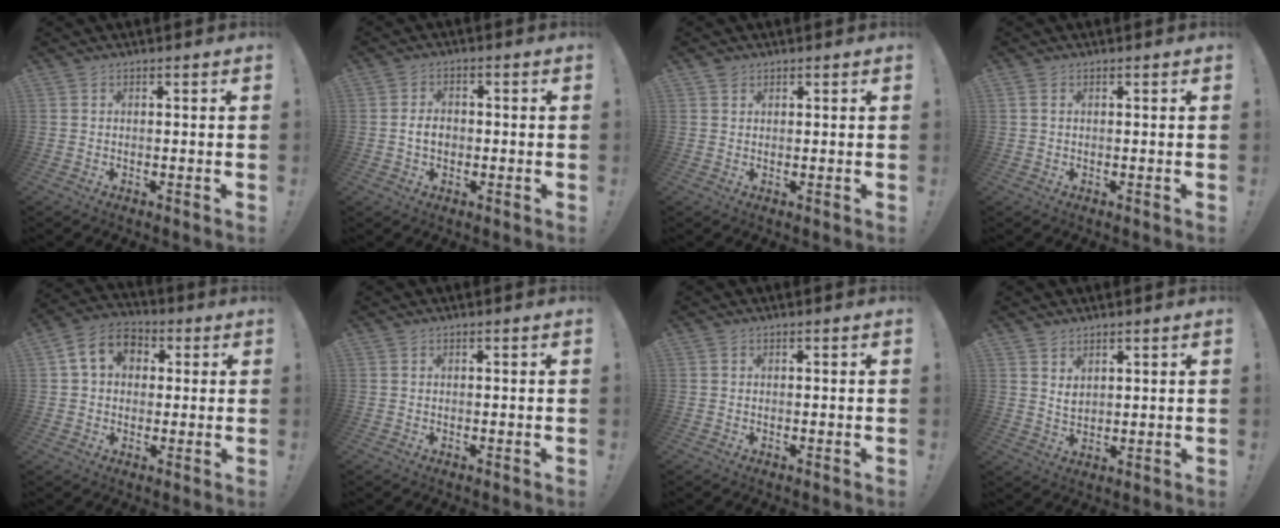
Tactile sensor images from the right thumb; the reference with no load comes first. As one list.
[{"total": 4.4, "force": [-0.6, 3.1, 3.0], "torque": [-0.043, 0.005, -0.015]}, {"total": 1.1, "force": [0.9, 0.7, 0.2], "torque": [-0.002, -0.003, 0.016]}, {"total": 1.0, "force": [0.4, 0.6, 0.7], "torque": [-0.021, 0.005, 0.009]}, {"total": 10.5, "force": [2.9, 8.1, 6.0], "torque": [-0.093, 0.009, 0.061]}, {"total": 0.0}, {"total": 0.0}, {"total": 3.4, "force": [2.3, 1.9, 1.5], "torque": [-0.015, -0.017, 0.040]}]